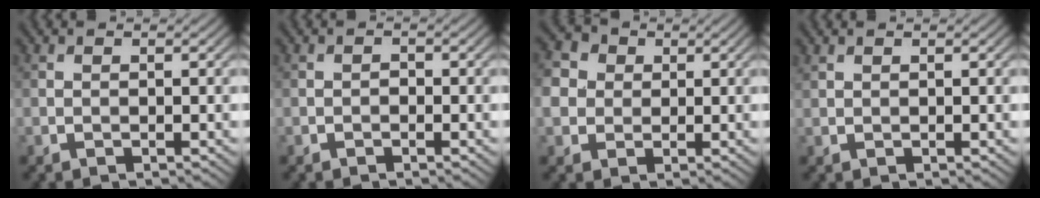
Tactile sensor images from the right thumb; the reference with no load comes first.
{"total": 0.7, "force": [-0.4, 0.4, 0.3], "torque": [-0.003, 0.002, -0.010]}
{"total": 5.3, "force": [0.6, 4.8, 2.3], "torque": [-0.087, 0.007, 0.012]}
{"total": 0.6, "force": [0.6, 0.0, 0.2], "torque": [-0.010, 0.004, 0.017]}